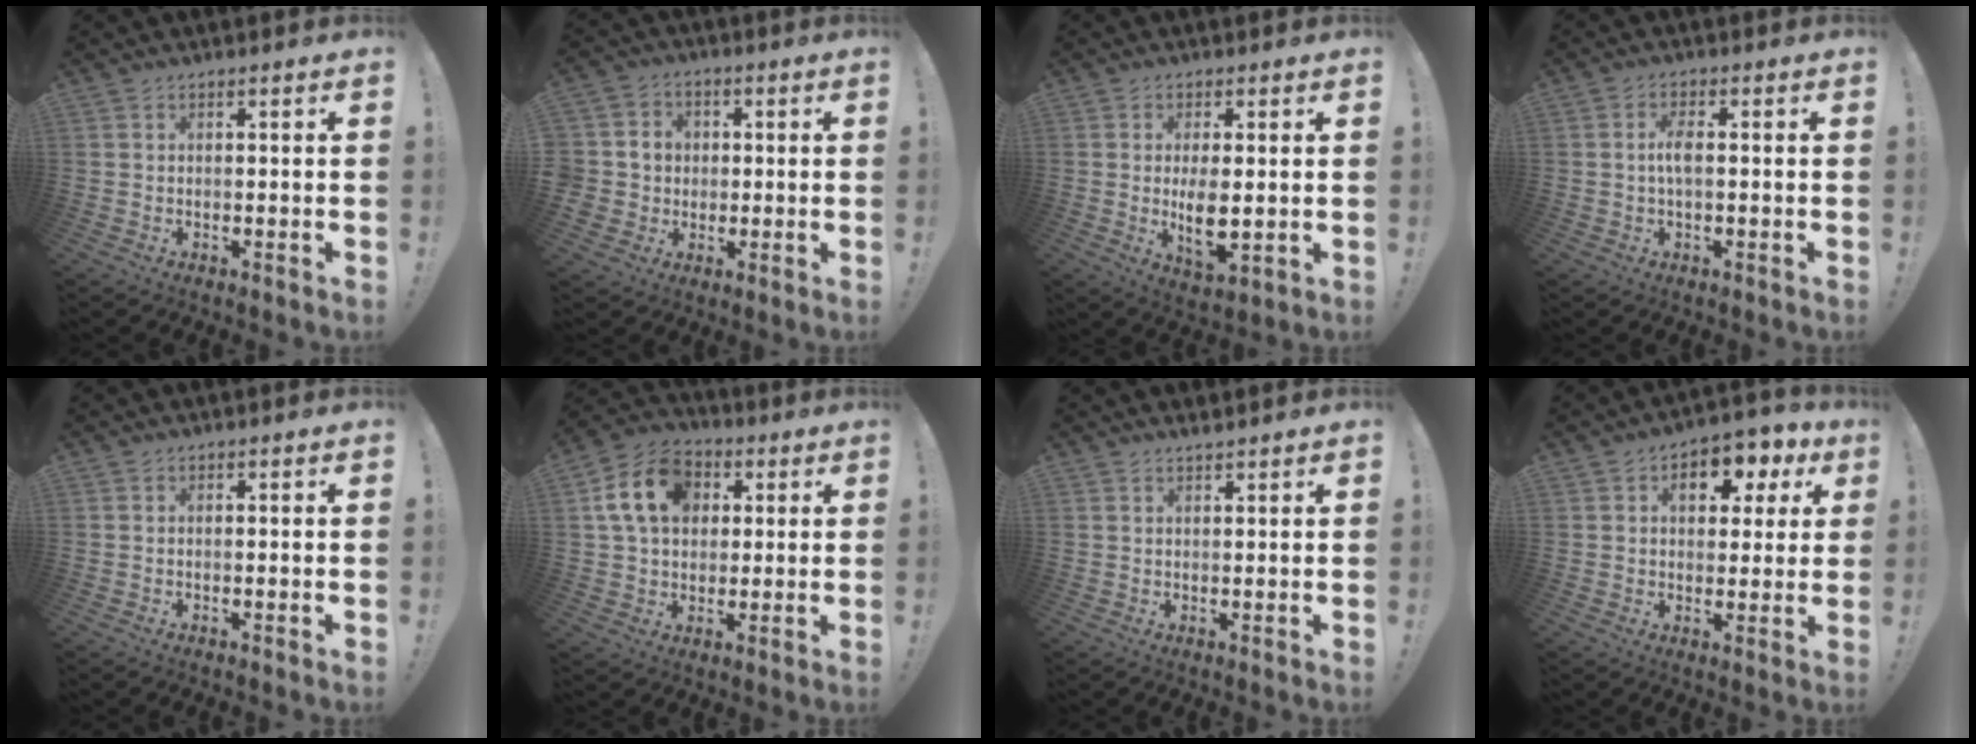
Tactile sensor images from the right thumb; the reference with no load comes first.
{"total": 7.2, "force": [-0.3, 7.0, 1.8], "torque": [-0.033, 0.007, 0.000]}
{"total": 8.0, "force": [0.1, 3.6, 7.2], "torque": [-0.120, -0.016, 0.004]}
{"total": 3.7, "force": [-0.2, 1.5, 3.4], "torque": [-0.069, 0.006, -0.007]}
{"total": 0.0}
{"total": 15.5, "force": [4.5, 11.9, 8.9], "torque": [-0.143, 0.000, 0.089]}
{"total": 1.5, "force": [1.4, 0.2, 0.2], "torque": [-0.004, -0.003, 0.027]}
{"total": 8.8, "force": [3.1, 5.9, 5.7], "torque": [-0.062, -0.014, 0.051]}